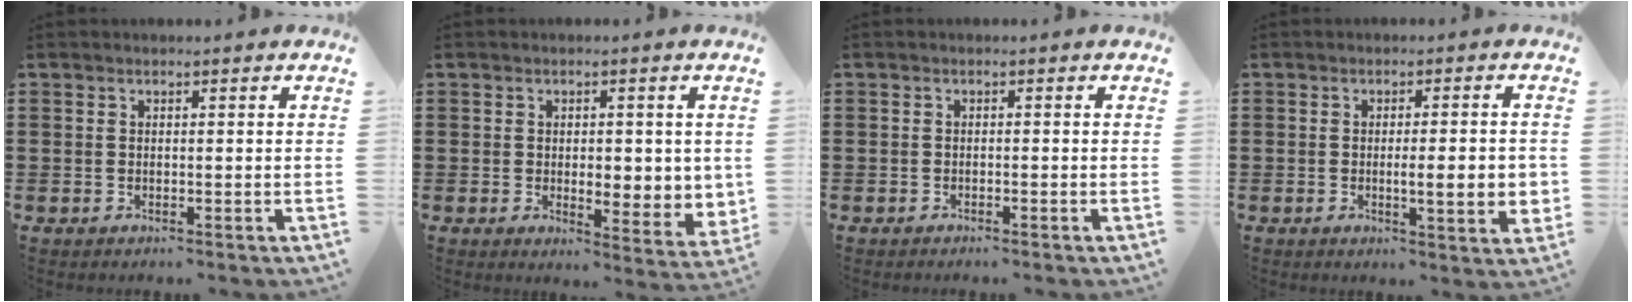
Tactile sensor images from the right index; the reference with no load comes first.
{"total": 3.9, "force": [0.6, 2.0, 3.3], "torque": [-0.044, -0.001, 0.005]}
{"total": 0.6, "force": [-0.6, 0.0, 0.2], "torque": [-0.004, -0.001, -0.012]}
{"total": 5.6, "force": [-0.7, 0.6, 5.5], "torque": [-0.075, -0.015, -0.014]}